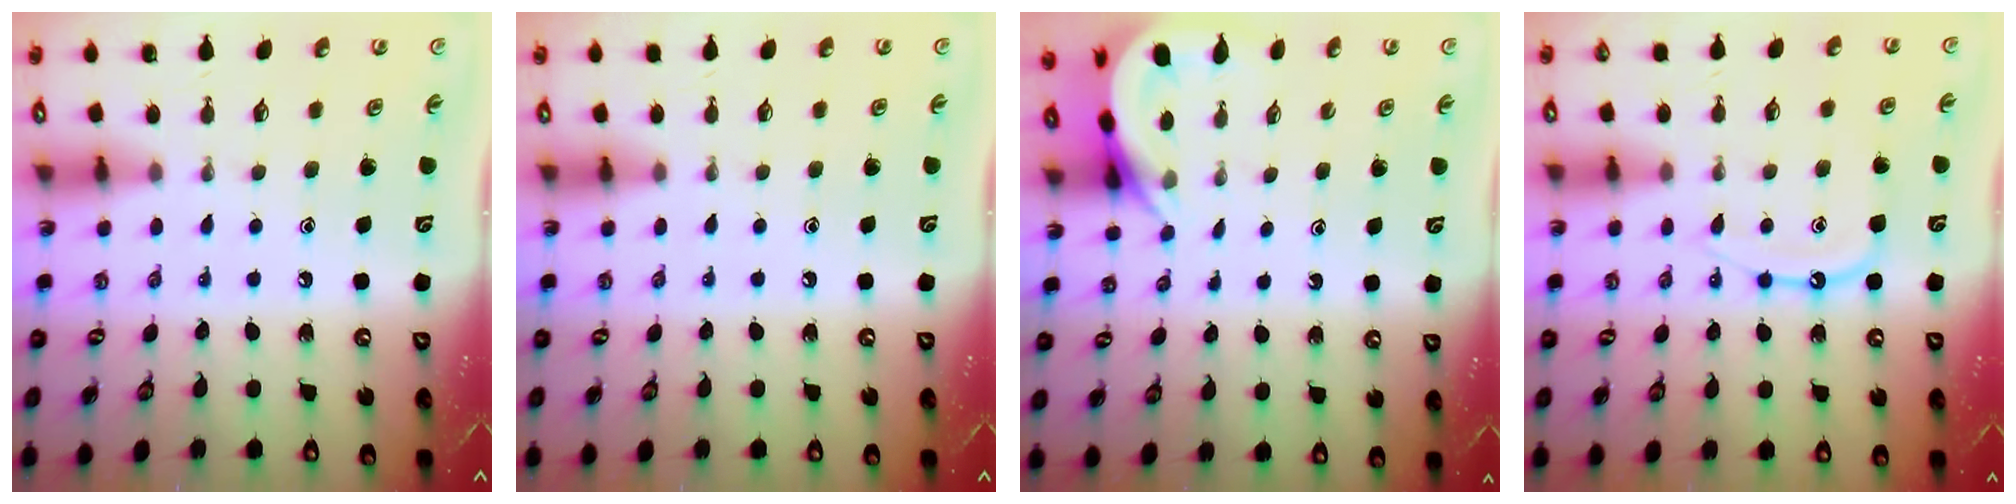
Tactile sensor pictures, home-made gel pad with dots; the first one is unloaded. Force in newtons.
{"total": 2.2, "press": 2.2, "slide": 0.3}
{"total": 4.5, "press": 4.5, "slide": 0.4}
{"total": 10.8, "press": 10.7, "slide": 1.1}